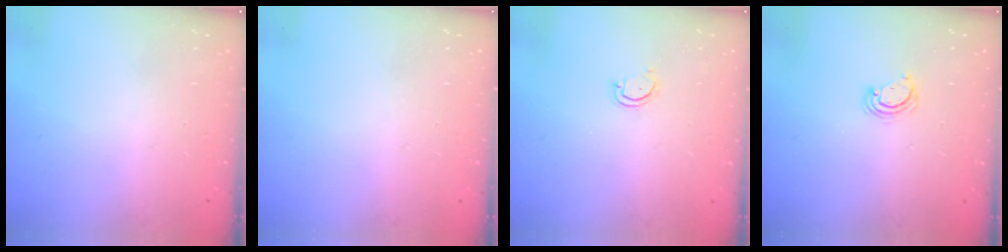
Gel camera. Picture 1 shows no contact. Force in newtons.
{"total": 0.0}
{"total": 2.6, "press": 2.6, "slide": 0.2}
{"total": 4.0, "press": 4.0, "slide": 0.4}